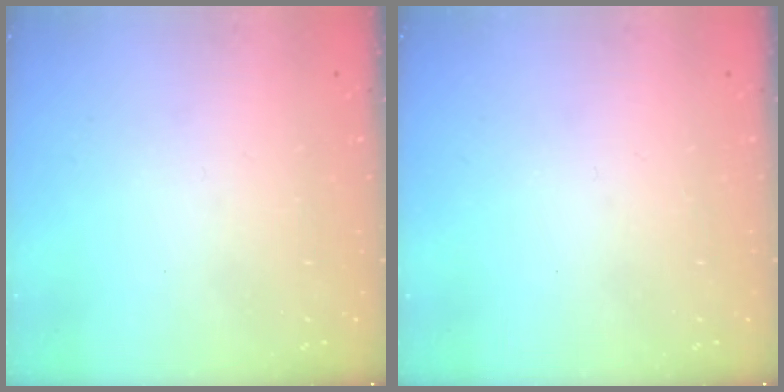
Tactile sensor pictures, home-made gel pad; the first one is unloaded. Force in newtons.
{"total": 0.0}